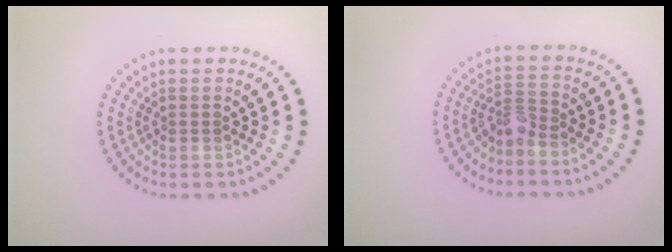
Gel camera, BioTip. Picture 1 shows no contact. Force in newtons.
{"total": 2.1, "press": 1.5, "slide": 1.4}